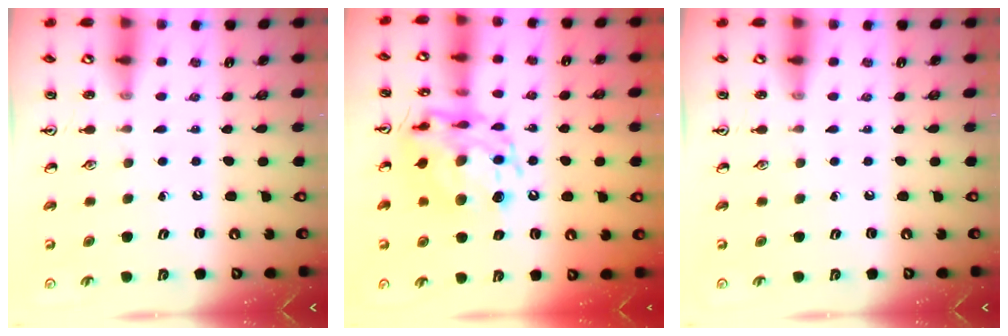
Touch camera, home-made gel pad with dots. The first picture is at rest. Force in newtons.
{"total": 14.1, "press": 14.0, "slide": 1.5}
{"total": 0.0}